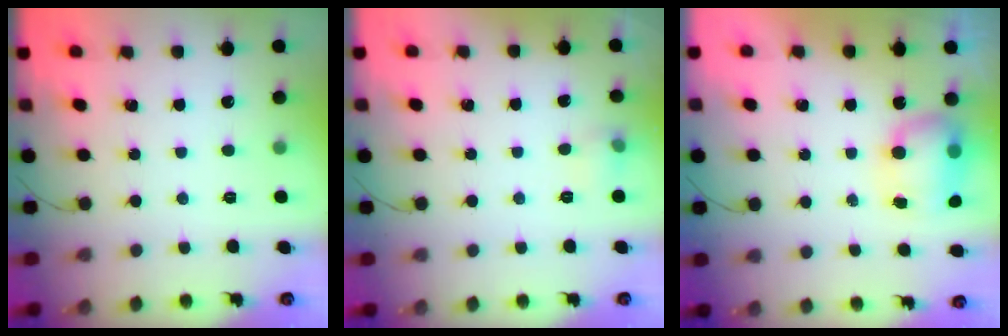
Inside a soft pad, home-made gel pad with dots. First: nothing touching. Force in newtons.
{"total": 5.9, "press": 5.8, "slide": 1.3}
{"total": 7.6, "press": 7.6, "slide": 0.7}